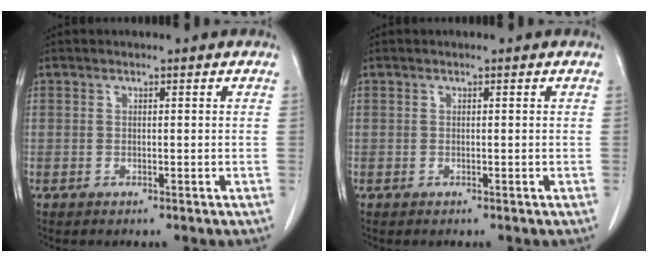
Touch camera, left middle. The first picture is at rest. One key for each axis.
{"total": 0.0}